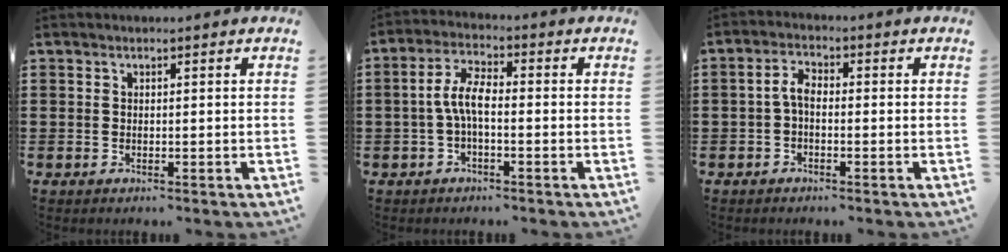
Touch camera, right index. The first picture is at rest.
{"total": 5.5, "force": [-0.9, 2.0, 5.1], "torque": [-0.112, 0.001, -0.023]}
{"total": 3.2, "force": [-0.7, 1.4, 2.8], "torque": [-0.067, 0.002, -0.020]}